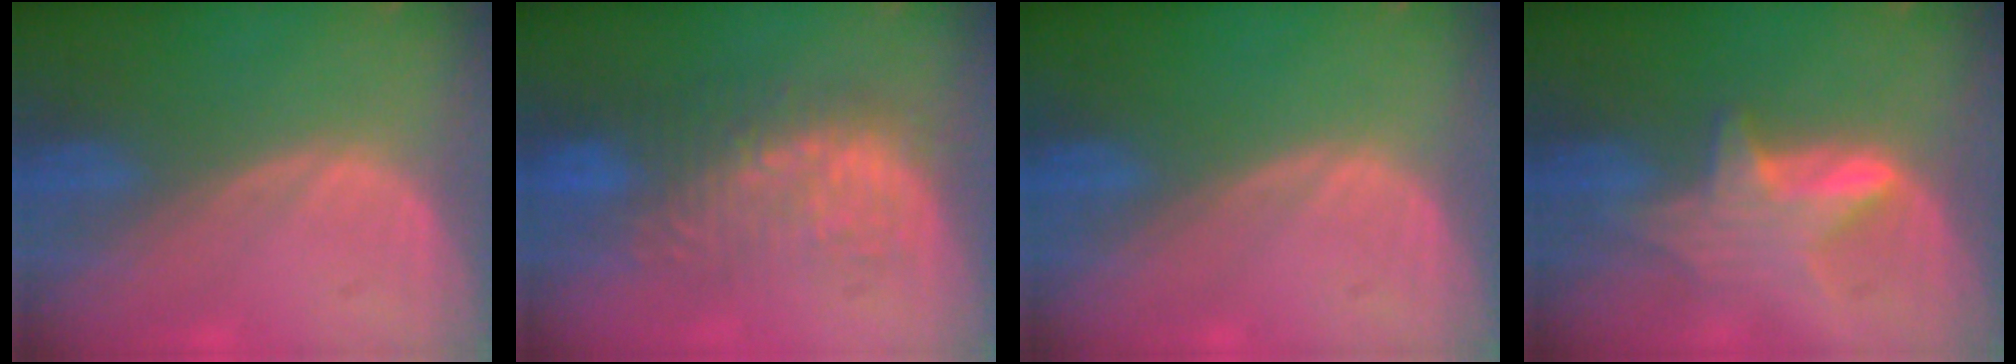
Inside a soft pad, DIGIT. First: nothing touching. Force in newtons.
{"total": 9.7, "press": 8.9, "slide": 3.9}
{"total": 0.0}
{"total": 5.9, "press": 5.8, "slide": 0.8}